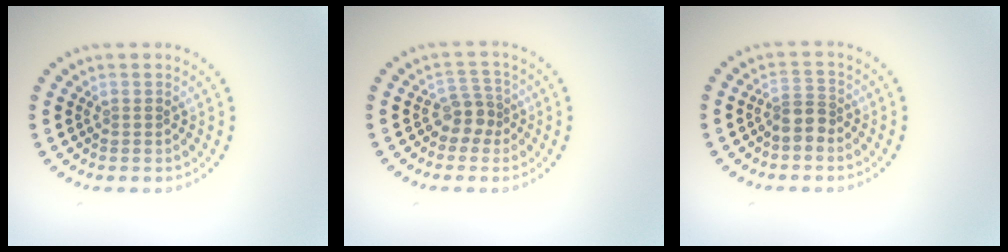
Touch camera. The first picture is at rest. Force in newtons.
{"total": 2.3, "press": 1.7, "slide": 1.4}
{"total": 2.1, "press": 1.7, "slide": 1.3}